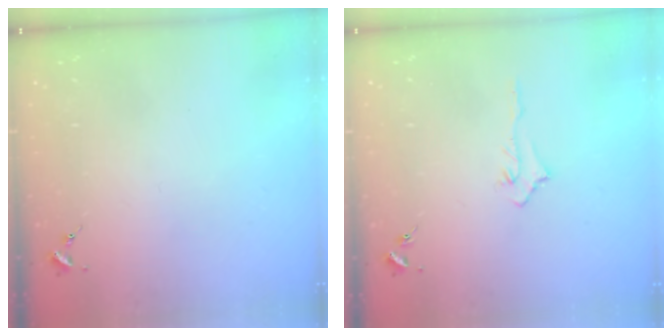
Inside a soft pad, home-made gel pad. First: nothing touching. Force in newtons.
{"total": 3.4, "press": 3.4, "slide": 0.4}